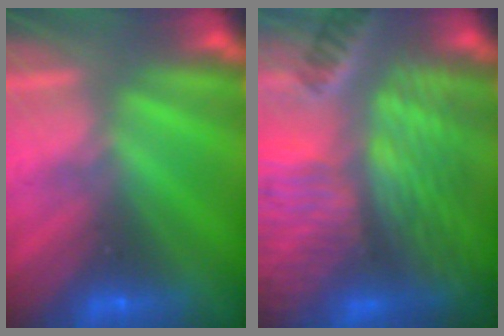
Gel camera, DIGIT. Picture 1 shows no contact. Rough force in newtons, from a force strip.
{"total": 8.6}